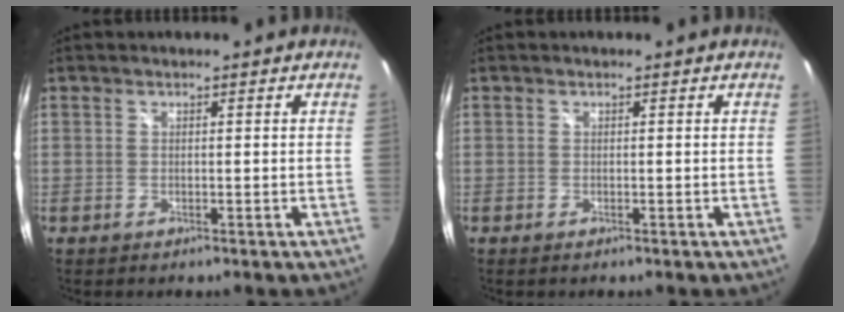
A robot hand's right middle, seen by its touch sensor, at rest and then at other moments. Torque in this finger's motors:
{"motor_torque": [1.63, -0.52, 0.05, -0.02]}